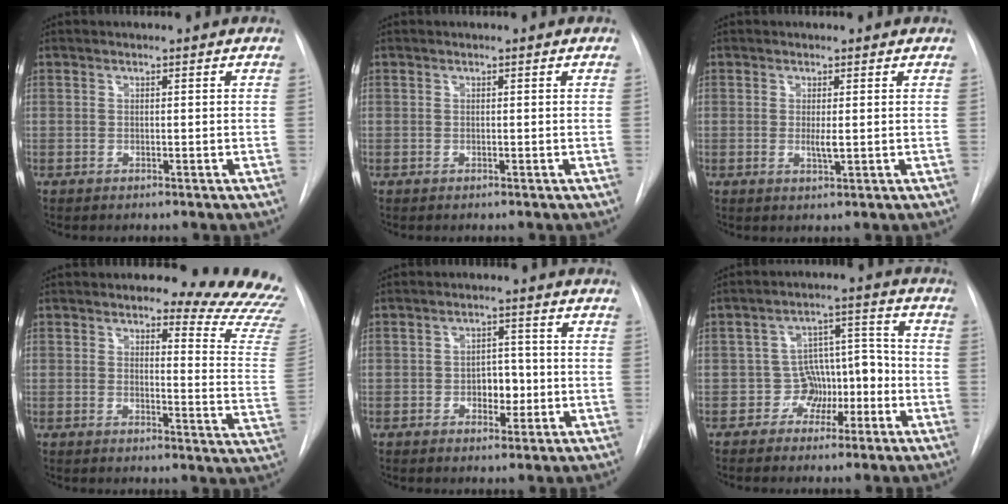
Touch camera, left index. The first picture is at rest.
{"total": 0.0}
{"total": 1.6, "force": [0.1, 0.2, 1.6], "torque": [-0.032, -0.005, 0.002]}
{"total": 15.7, "force": [14.1, 3.5, 5.9], "torque": [-0.036, -0.094, 0.127]}
{"total": 4.1, "force": [-0.9, 2.6, 3.0], "torque": [-0.035, 0.005, -0.011]}
{"total": 6.1, "force": [-2.9, 4.9, 2.2], "torque": [-0.012, 0.037, -0.042]}